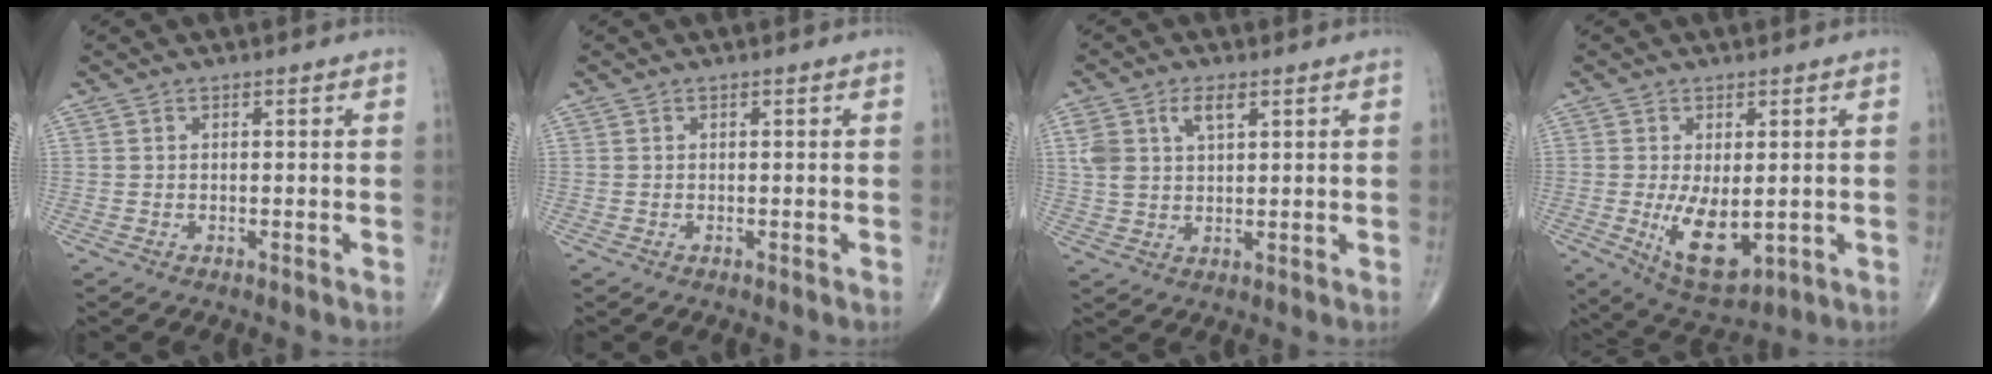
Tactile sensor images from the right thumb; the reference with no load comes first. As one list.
[{"total": 0.0}, {"total": 6.5, "force": [2.8, 3.4, 4.8], "torque": [-0.097, 0.000, 0.057]}, {"total": 9.3, "force": [-1.1, 4.6, 8.1], "torque": [-0.123, -0.023, -0.002]}]